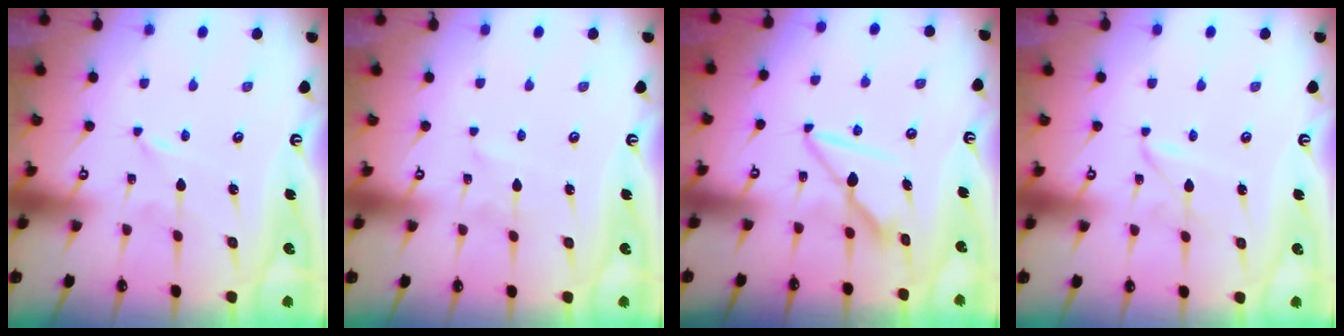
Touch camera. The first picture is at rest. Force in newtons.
{"total": 1.4, "press": 1.4, "slide": 0.1}
{"total": 9.8, "press": 9.8, "slide": 0.5}
{"total": 2.0, "press": 2.0, "slide": 0.2}